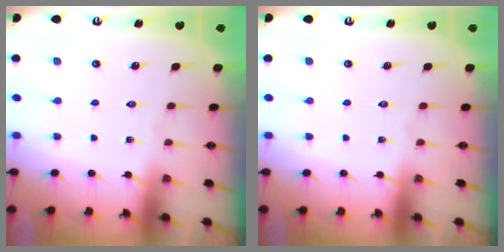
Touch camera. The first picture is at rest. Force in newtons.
{"total": 0.0}